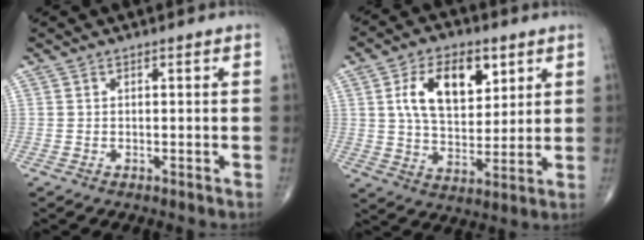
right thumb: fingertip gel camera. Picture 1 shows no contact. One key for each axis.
{"total": 14.0, "fx": 5.0, "fy": 8.1, "fz": 10.2, "tx": -0.145, "ty": -0.017, "tz": 0.093}